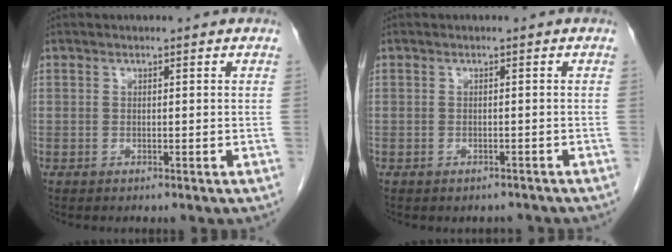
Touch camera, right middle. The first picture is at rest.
{"total": 1.6, "force": [-1.4, 0.8, 0.1], "torque": [-0.003, 0.001, -0.019]}